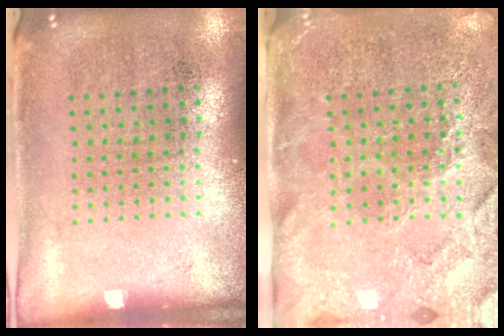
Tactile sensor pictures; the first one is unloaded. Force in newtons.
{"total": 3.6, "press": 3.2, "slide": 1.6}